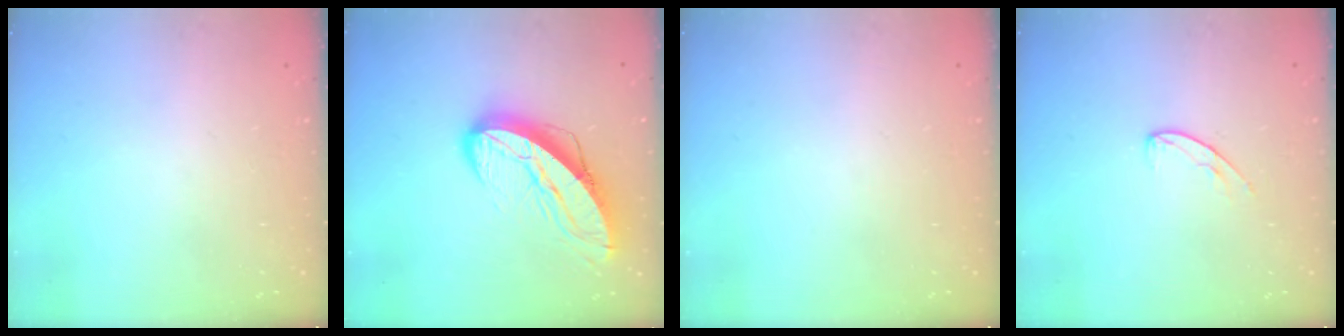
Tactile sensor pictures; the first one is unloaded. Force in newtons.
{"total": 13.6, "press": 13.5, "slide": 1.5}
{"total": 0.0}
{"total": 6.6, "press": 6.5, "slide": 0.7}